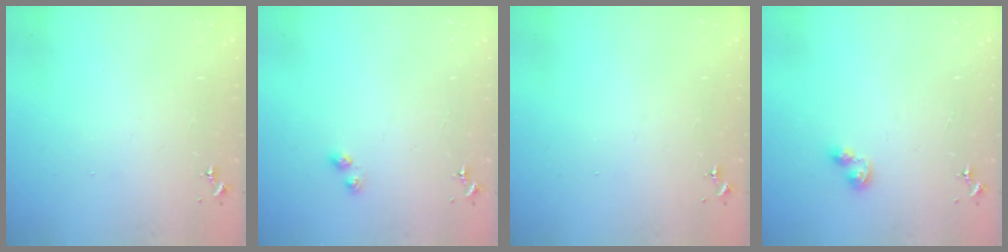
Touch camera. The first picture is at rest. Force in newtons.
{"total": 3.0, "press": 3.0, "slide": 0.4}
{"total": 0.0}
{"total": 5.7, "press": 5.6, "slide": 0.6}